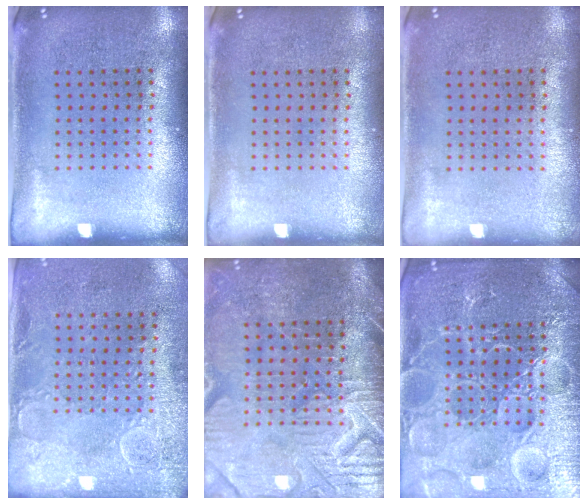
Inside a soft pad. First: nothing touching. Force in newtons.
{"total": 0.0}
{"total": 0.0}
{"total": 2.9, "press": 2.3, "slide": 1.8}
{"total": 4.4, "press": 4.0, "slide": 1.8}
{"total": 7.5, "press": 7.5, "slide": 1.0}